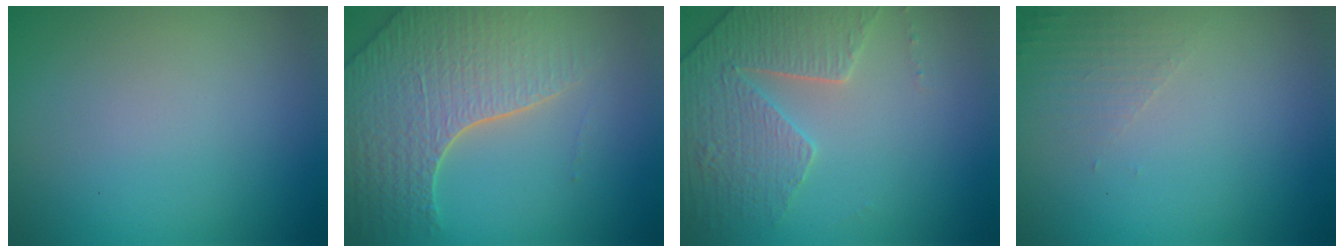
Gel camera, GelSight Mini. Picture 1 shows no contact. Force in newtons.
{"total": 7.0, "press": 5.6, "slide": 4.2}
{"total": 4.2, "press": 4.1, "slide": 1.0}
{"total": 1.6, "press": 1.6, "slide": 0.4}